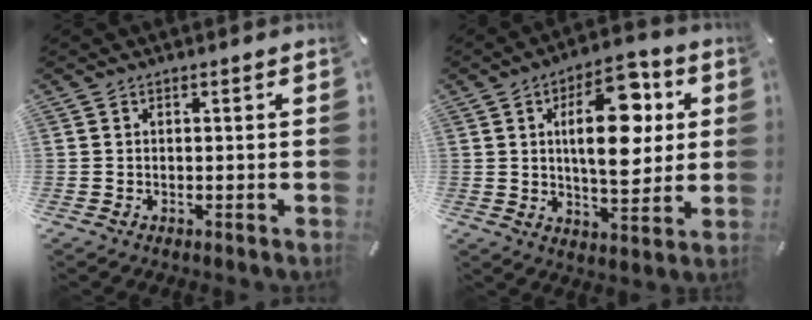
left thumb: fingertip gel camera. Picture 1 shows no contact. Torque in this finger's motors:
{"motor_torque": [2.29, 2.29, 1.17, -0.83, 0.24]}